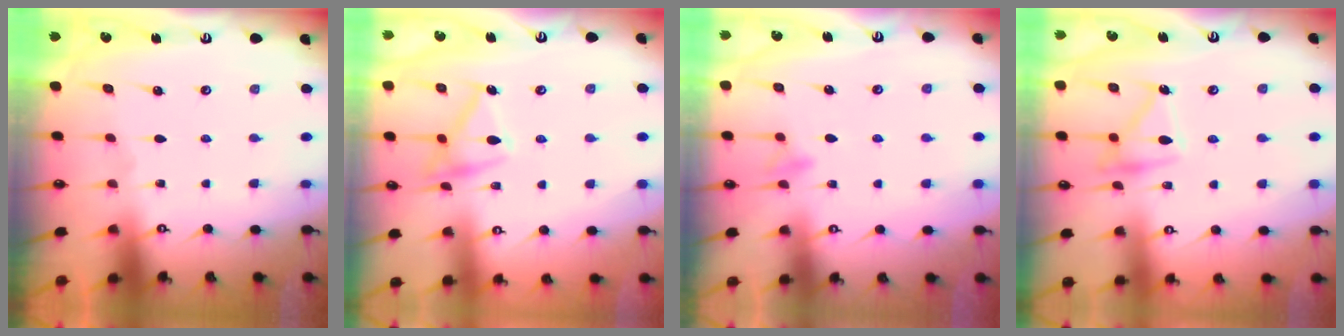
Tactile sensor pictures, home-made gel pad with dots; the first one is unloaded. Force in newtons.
{"total": 15.6, "press": 15.6, "slide": 0.9}
{"total": 8.1, "press": 8.1, "slide": 0.7}
{"total": 14.1, "press": 14.1, "slide": 0.9}